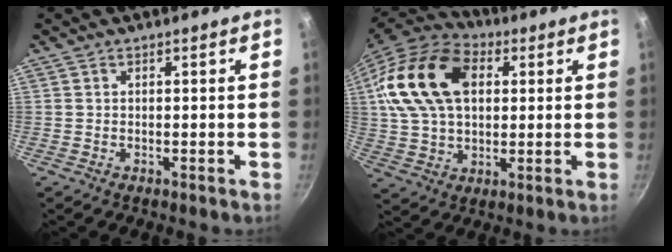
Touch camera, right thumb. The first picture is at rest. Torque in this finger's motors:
{"motor_torque": [1.77, 3.23, 1.13, -0.81, 0.21]}